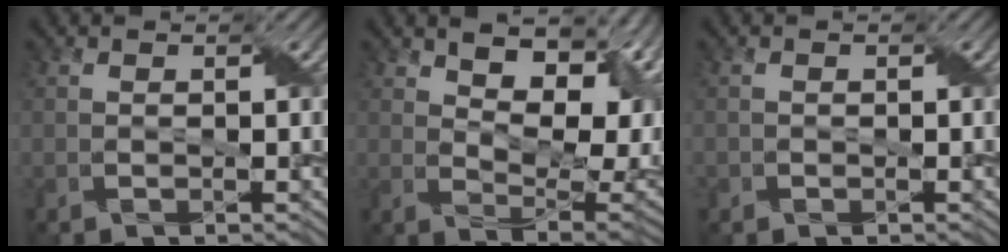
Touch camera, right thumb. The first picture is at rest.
{"total": 15.5, "force": [6.8, 7.0, 12.1], "torque": [-0.187, 0.011, 0.108]}
{"total": 0.6, "force": [-0.3, 0.5, 0.0], "torque": [0.001, -0.002, -0.006]}